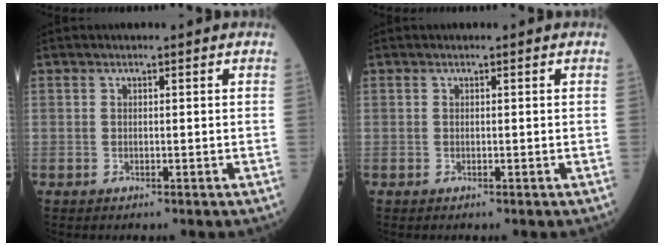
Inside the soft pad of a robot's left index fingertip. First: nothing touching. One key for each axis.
{"total": 0.0}